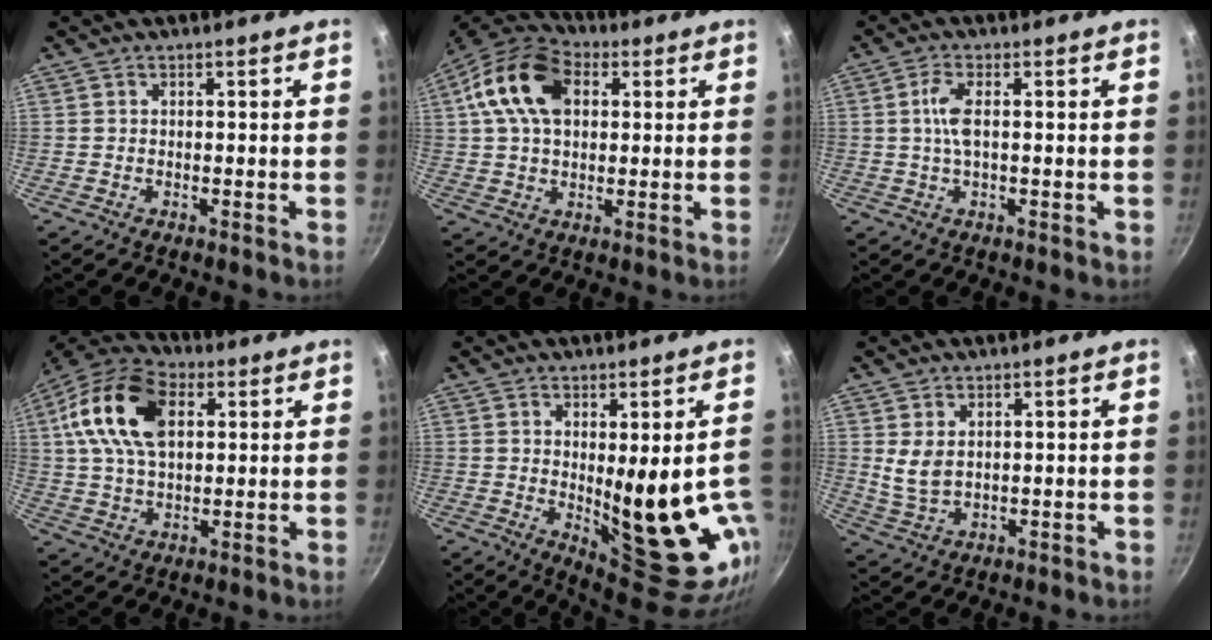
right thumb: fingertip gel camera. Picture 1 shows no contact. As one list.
[{"total": 14.8, "force": [3.8, 9.9, 10.3], "torque": [-0.169, 0.013, 0.050]}, {"total": 4.3, "force": [0.4, 1.3, 4.1], "torque": [-0.094, 0.005, 0.005]}, {"total": 17.2, "force": [4.7, 10.5, 12.8], "torque": [-0.226, 0.011, 0.071]}, {"total": 18.5, "force": [-1.8, 7.0, 17.0], "torque": [-0.200, -0.038, 0.002]}, {"total": 4.8, "force": [1.5, 2.9, 3.5], "torque": [-0.064, -0.018, 0.038]}]